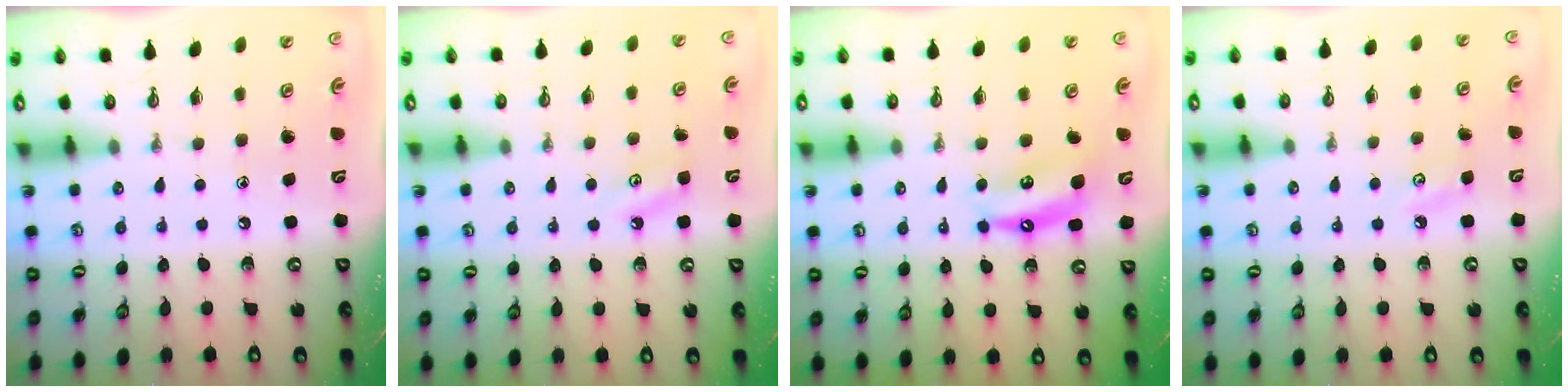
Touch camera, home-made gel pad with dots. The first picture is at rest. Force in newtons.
{"total": 3.9, "press": 3.9, "slide": 0.6}
{"total": 6.4, "press": 6.4, "slide": 0.7}
{"total": 4.0, "press": 3.9, "slide": 0.6}